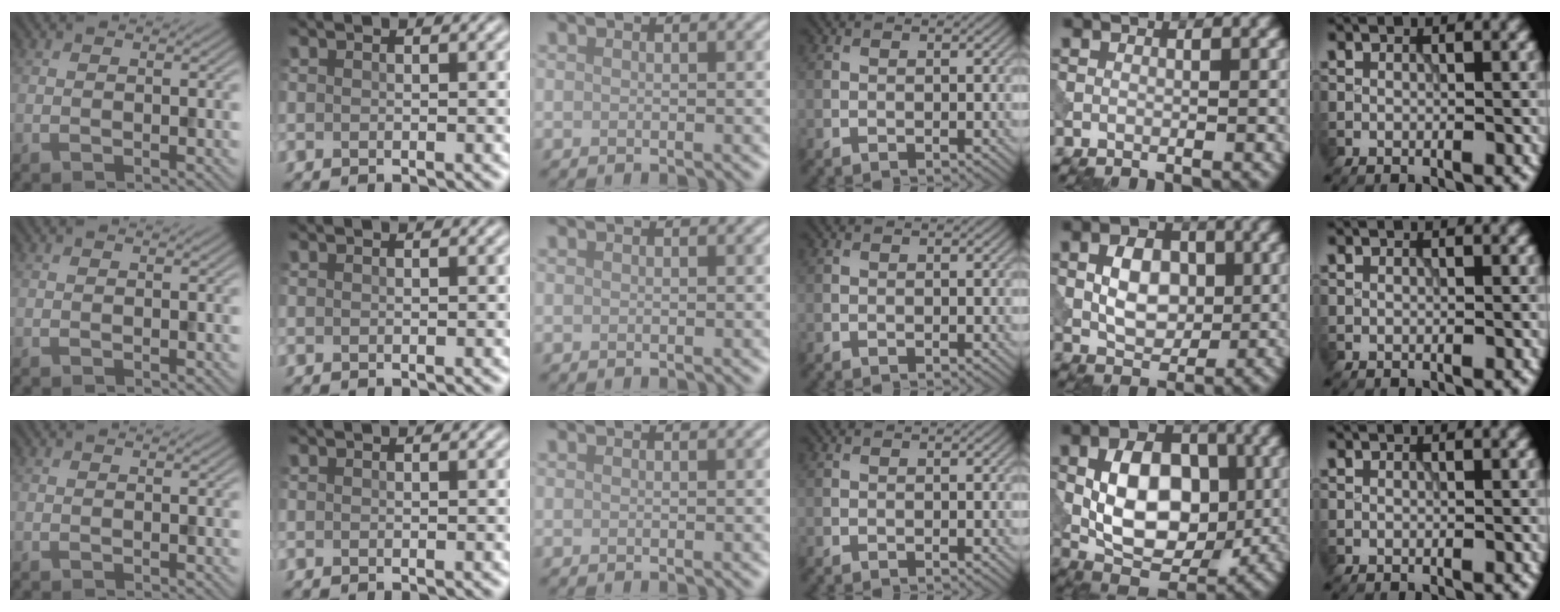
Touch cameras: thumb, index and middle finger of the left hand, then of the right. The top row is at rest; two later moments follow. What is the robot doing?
{"motion": "press", "object": "tv remote"}